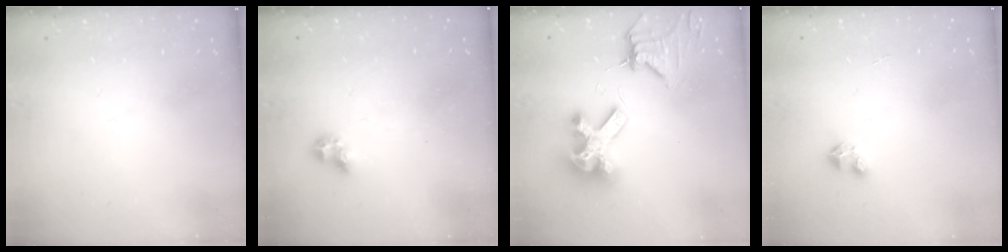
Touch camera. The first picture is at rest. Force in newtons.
{"total": 5.0, "press": 5.0, "slide": 0.1}
{"total": 15.0, "press": 14.9, "slide": 1.8}
{"total": 3.0, "press": 2.9, "slide": 0.2}